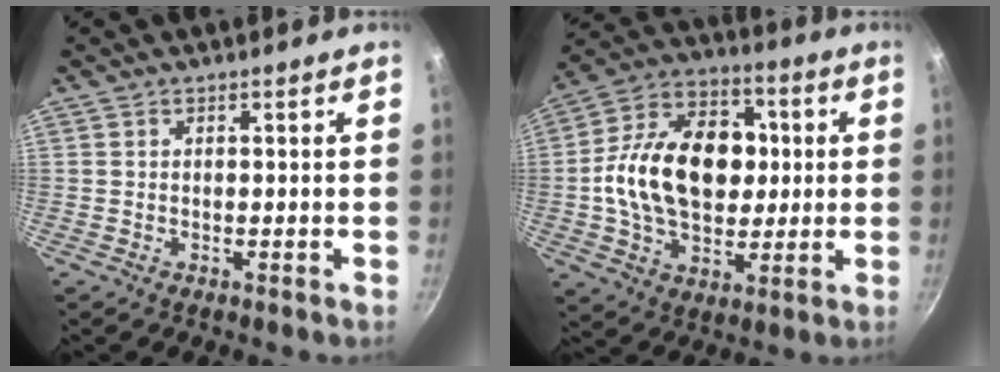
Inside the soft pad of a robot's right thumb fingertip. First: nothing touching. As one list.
[{"total": 21.7, "force": [1.2, 15.0, 15.6], "torque": [-0.226, 0.029, 0.009]}]